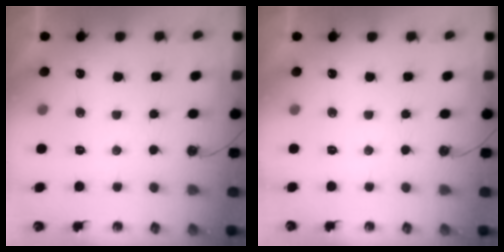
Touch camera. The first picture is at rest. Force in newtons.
{"total": 0.0}